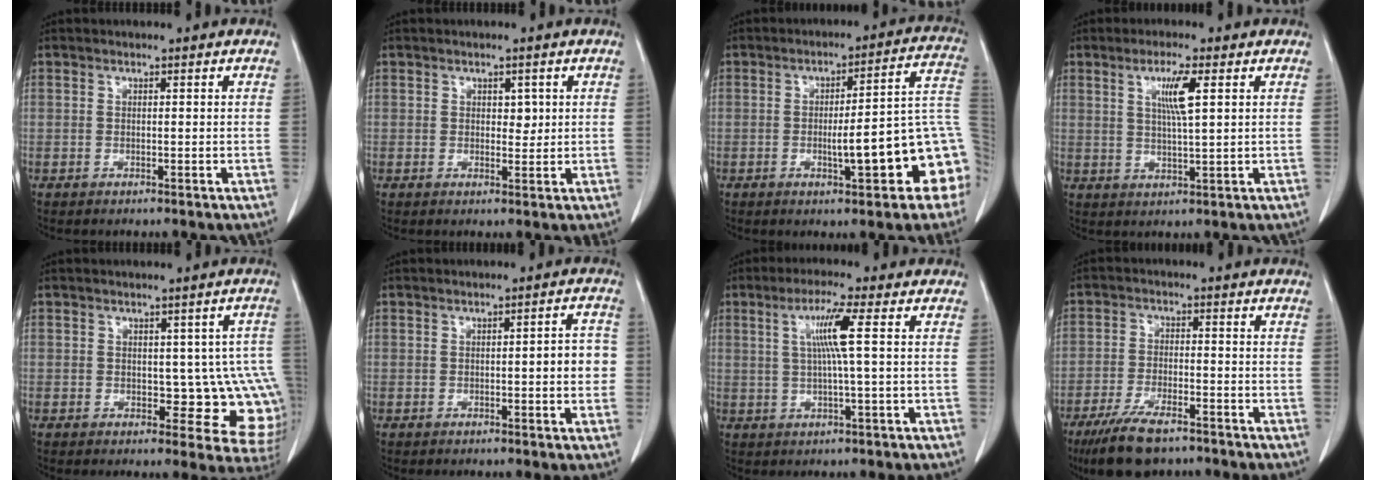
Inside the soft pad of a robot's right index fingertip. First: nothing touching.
{"total": 2.0, "force": [0.6, 1.2, 1.4], "torque": [-0.015, -0.003, 0.009]}
{"total": 13.6, "force": [-3.9, 1.9, 12.9], "torque": [-0.127, 0.035, -0.045]}
{"total": 5.4, "force": [1.9, 0.1, 5.1], "torque": [-0.093, -0.003, 0.035]}
{"total": 8.1, "force": [-0.9, 4.2, 6.9], "torque": [-0.060, 0.011, -0.001]}
{"total": 4.2, "force": [-0.3, 0.9, 4.0], "torque": [-0.049, 0.008, -0.006]}
{"total": 6.1, "force": [1.3, -0.8, 5.9], "torque": [-0.112, 0.004, 0.027]}
{"total": 9.6, "force": [-7.1, 2.7, 5.8], "torque": [-0.112, -0.019, -0.122]}